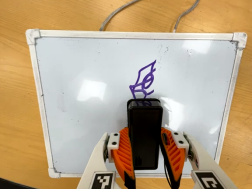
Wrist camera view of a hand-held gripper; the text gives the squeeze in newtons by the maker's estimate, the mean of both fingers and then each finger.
{"total": 6.8, "left": 6.1, "right": 7.6}